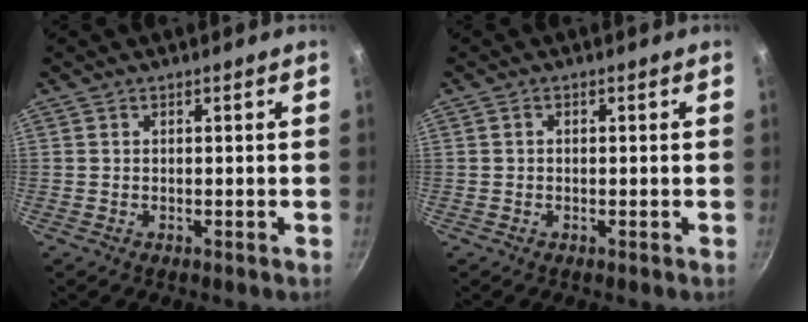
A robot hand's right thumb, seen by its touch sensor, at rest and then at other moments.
{"total": 0.7, "force": [0.0, 0.5, 0.4], "torque": [-0.008, 0.006, 0.001]}